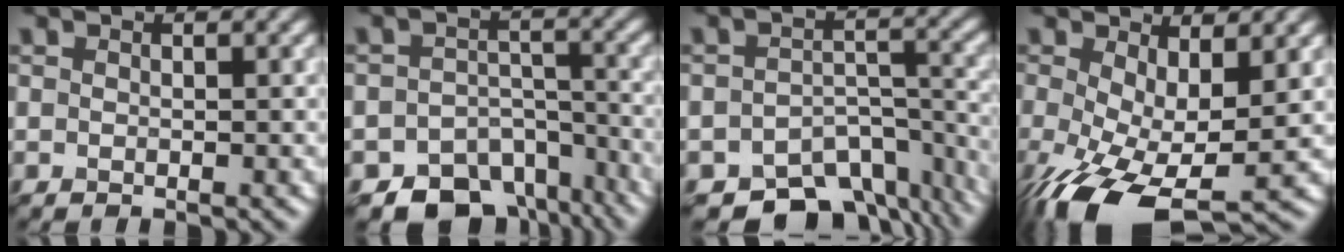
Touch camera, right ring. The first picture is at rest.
{"total": 8.9, "force": [-6.8, 5.2, 2.4], "torque": [-0.014, -0.008, -0.089]}
{"total": 8.9, "force": [-7.1, 4.3, 3.3], "torque": [-0.042, -0.014, -0.102]}
{"total": 11.3, "force": [-3.0, 5.5, 9.5], "torque": [-0.208, -0.042, -0.035]}